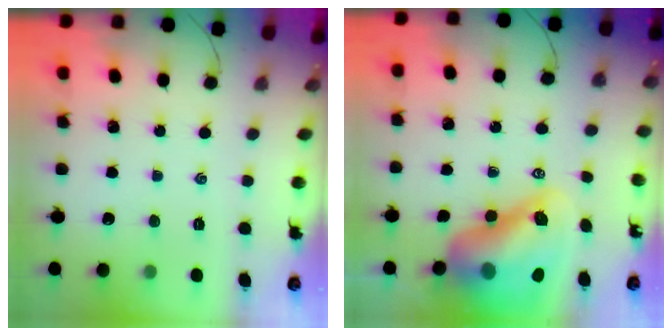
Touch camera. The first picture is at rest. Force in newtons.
{"total": 17.0, "press": 16.3, "slide": 4.8}